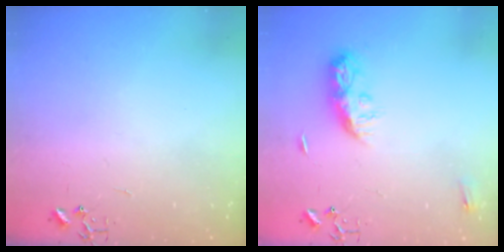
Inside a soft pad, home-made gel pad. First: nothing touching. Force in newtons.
{"total": 8.7, "press": 8.7, "slide": 0.4}